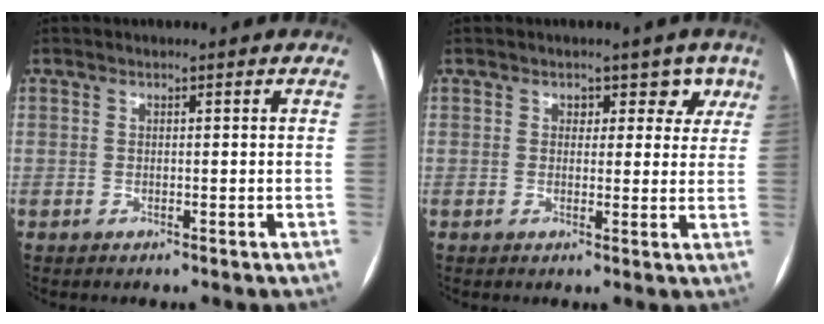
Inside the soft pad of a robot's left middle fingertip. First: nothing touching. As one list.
[{"total": 3.9, "force": [2.3, 3.0, 1.2], "torque": [0.016, 0.002, 0.016]}]